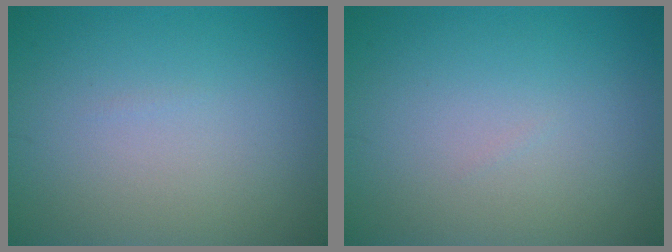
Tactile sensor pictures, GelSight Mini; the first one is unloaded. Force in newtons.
{"total": 0.0}